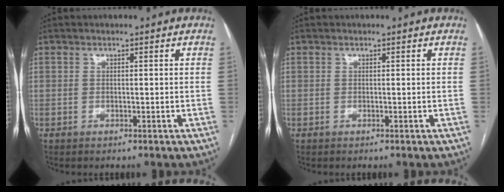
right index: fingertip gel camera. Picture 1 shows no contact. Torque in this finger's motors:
{"motor_torque": [0.00, 0.00, 0.00, 0.00]}